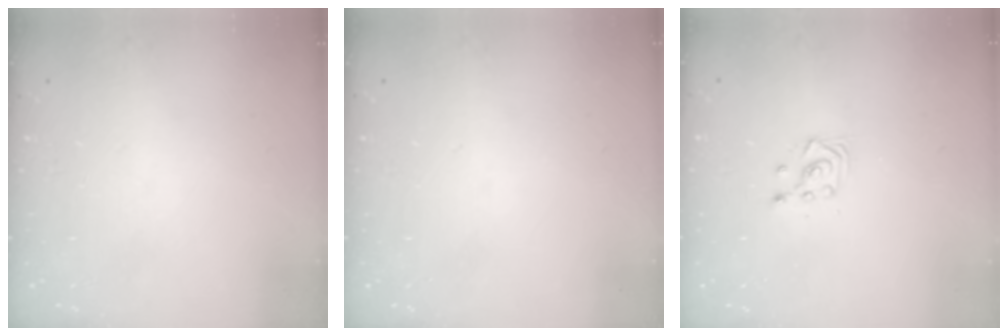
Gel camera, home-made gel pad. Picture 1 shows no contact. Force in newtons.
{"total": 0.0}
{"total": 3.0, "press": 3.0, "slide": 0.5}